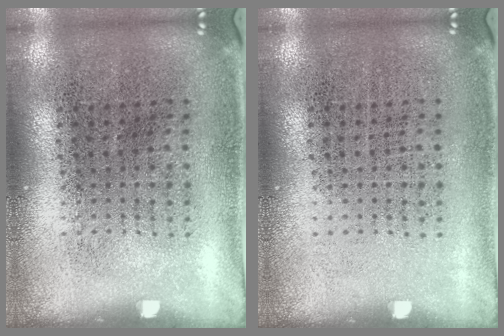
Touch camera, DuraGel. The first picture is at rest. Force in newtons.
{"total": 0.0}